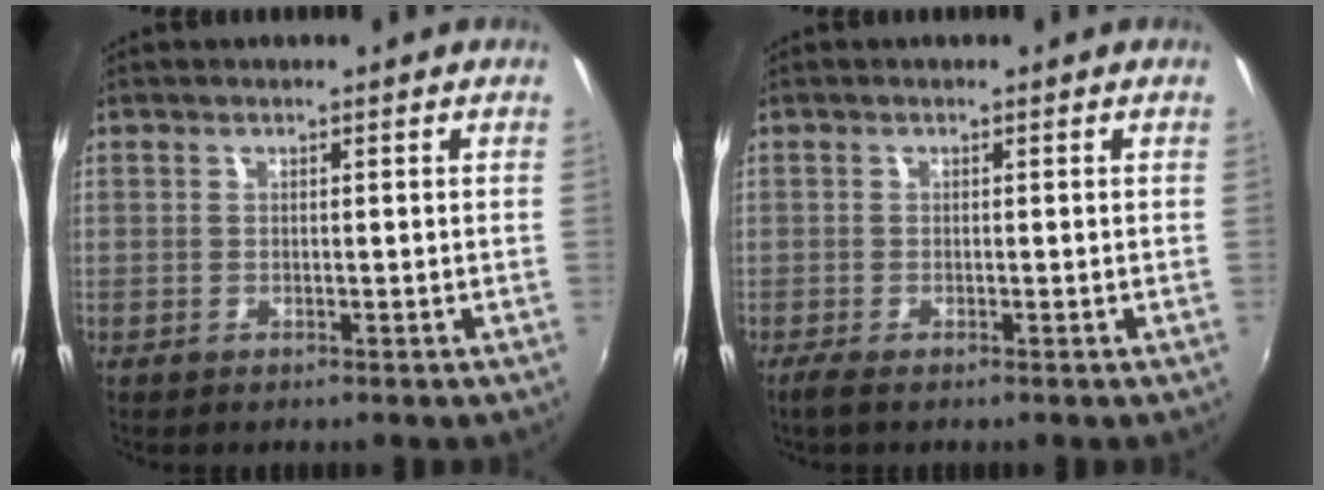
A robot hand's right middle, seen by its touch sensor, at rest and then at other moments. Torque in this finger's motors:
{"motor_torque": [0.02, -0.03, 0.00, 0.00]}